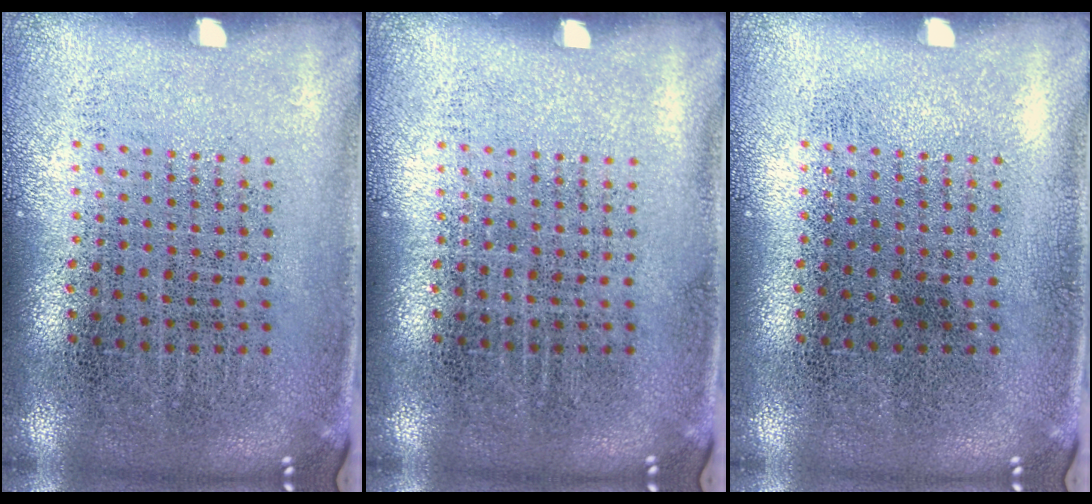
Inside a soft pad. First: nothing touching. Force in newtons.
{"total": 0.0}
{"total": 0.0}